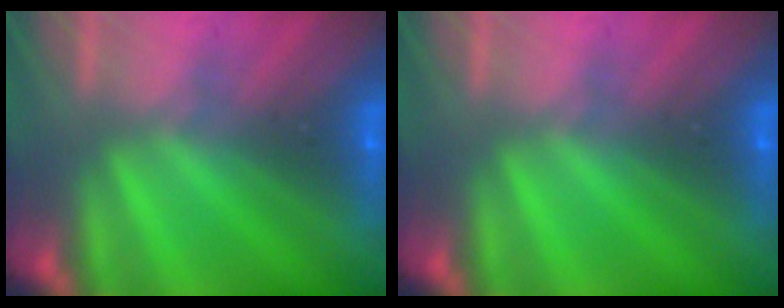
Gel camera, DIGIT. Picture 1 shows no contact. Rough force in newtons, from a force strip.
{"total": 0.0}